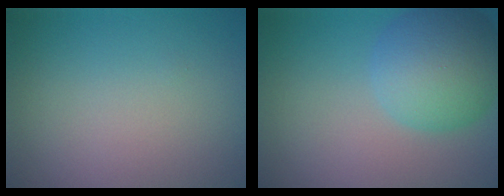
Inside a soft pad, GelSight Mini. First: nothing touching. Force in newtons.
{"total": 6.8, "press": 6.8, "slide": 0.2}